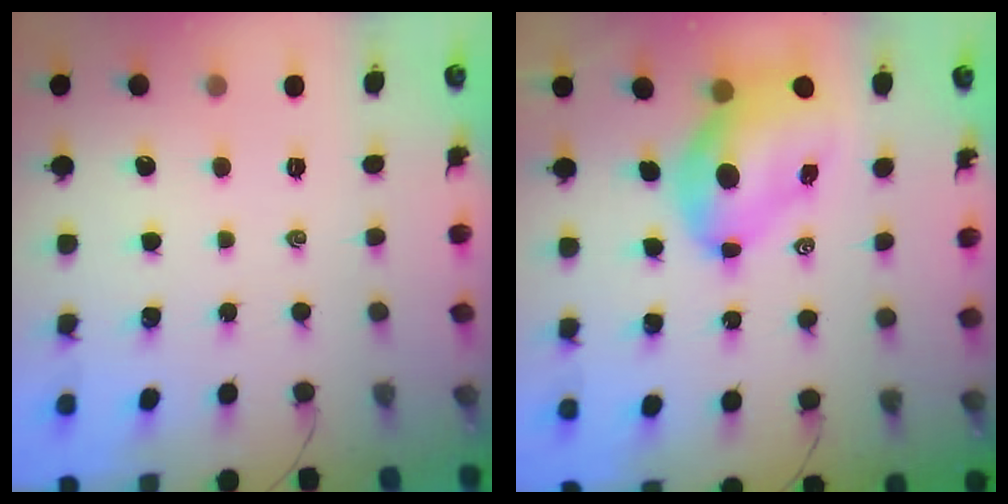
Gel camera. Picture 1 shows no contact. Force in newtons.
{"total": 10.4, "press": 9.9, "slide": 3.1}